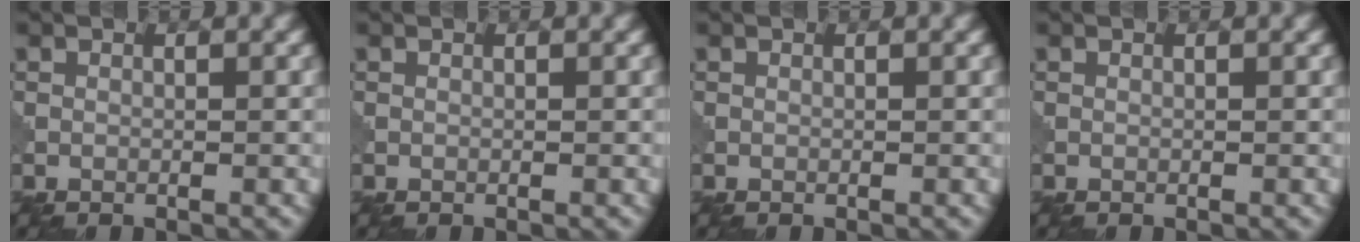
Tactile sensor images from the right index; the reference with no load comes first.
{"total": 0.0}
{"total": 0.0}
{"total": 0.0}